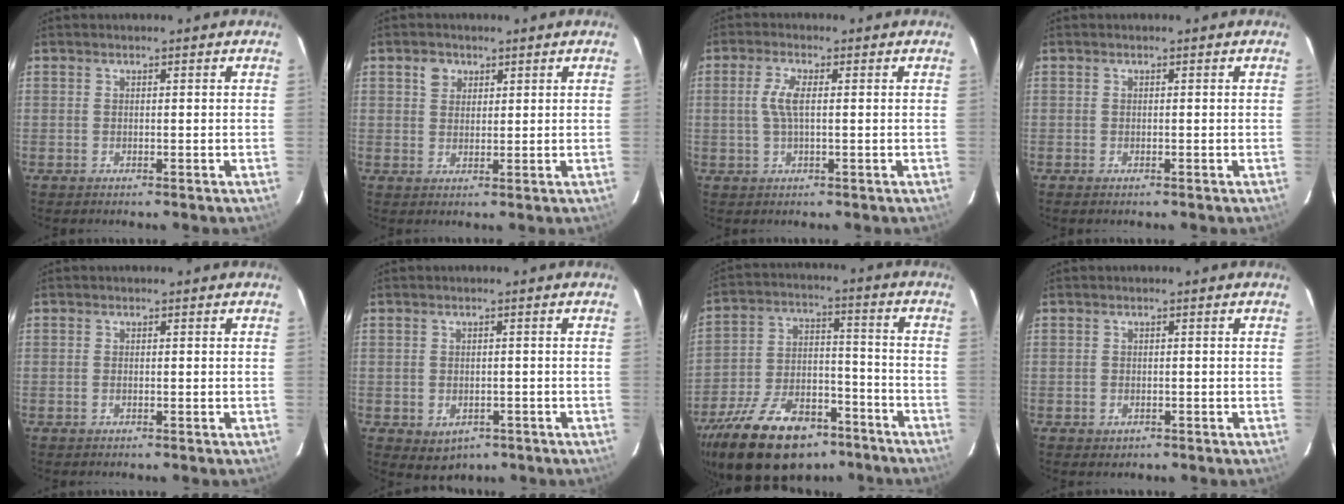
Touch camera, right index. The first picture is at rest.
{"total": 3.0, "force": [1.5, 2.5, 0.9], "torque": [-0.010, 0.011, 0.026]}
{"total": 4.3, "force": [0.4, 1.2, 4.1], "torque": [-0.082, 0.003, 0.008]}
{"total": 0.5, "force": [-0.4, 0.2, 0.3], "torque": [-0.007, -0.002, -0.010]}
{"total": 0.6, "force": [-0.2, 0.3, 0.4], "torque": [-0.009, -0.001, -0.005]}
{"total": 4.4, "force": [-1.6, 3.6, 1.9], "torque": [-0.040, -0.005, -0.009]}
{"total": 24.0, "force": [-16.6, 11.8, 12.6], "torque": [-0.263, -0.001, -0.257]}
{"total": 1.7, "force": [-0.7, 1.4, 0.6], "torque": [-0.011, -0.001, -0.008]}